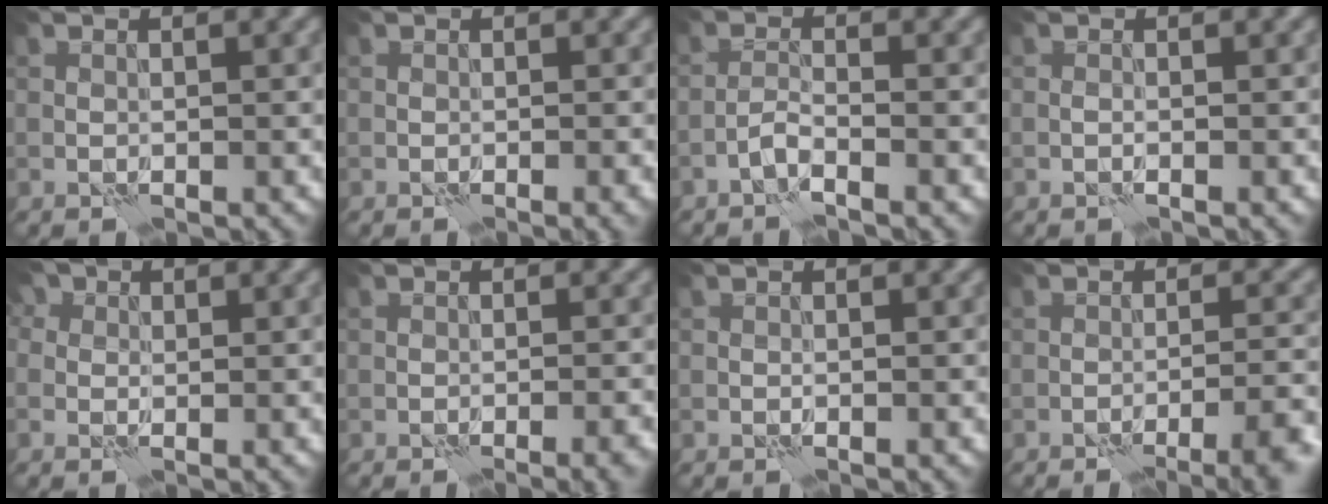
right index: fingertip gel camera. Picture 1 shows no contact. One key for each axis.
{"total": 1.3, "fx": -0.6, "fy": 0.2, "fz": 1.1, "tx": -0.012, "ty": -0.001, "tz": -0.009}
{"total": 1.8, "fx": -1.2, "fy": 0.3, "fz": 1.3, "tx": -0.027, "ty": 0.006, "tz": -0.029}
{"total": 0.5, "fx": -0.3, "fy": 0.0, "fz": 0.4, "tx": -0.009, "ty": 0.000, "tz": -0.007}
{"total": 3.5, "fx": 1.7, "fy": 2.5, "fz": 1.7, "tx": -0.024, "ty": 0.022, "tz": 0.000}
{"total": 3.4, "fx": -2.1, "fy": 0.7, "fz": 2.6, "tx": -0.030, "ty": 0.013, "tz": -0.028}
{"total": 0.0}
{"total": 6.7, "fx": -4.6, "fy": 1.4, "fz": 4.6, "tx": -0.059, "ty": 0.007, "tz": -0.057}